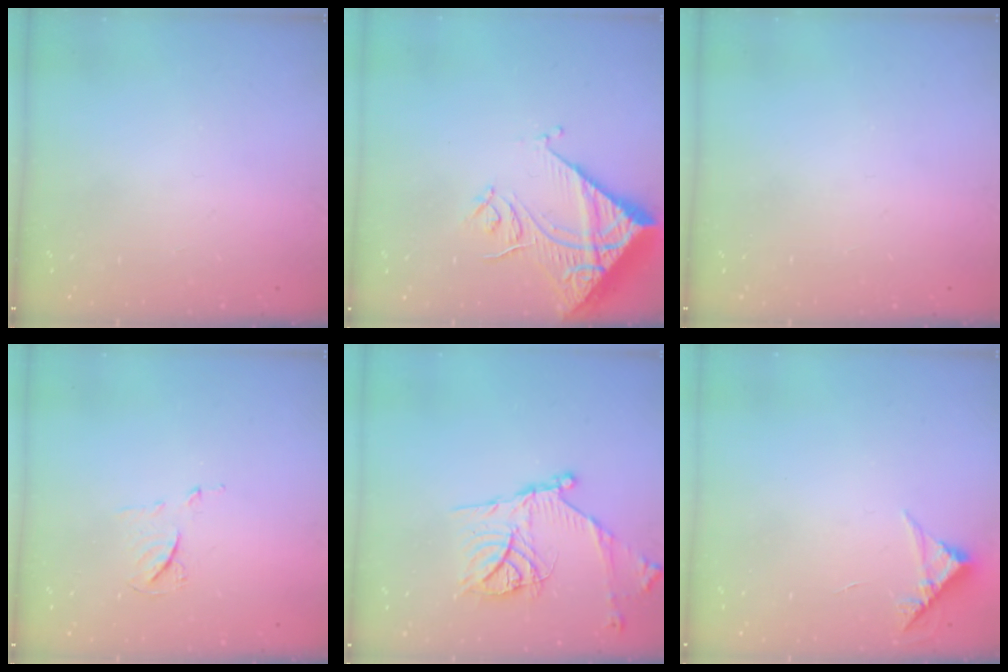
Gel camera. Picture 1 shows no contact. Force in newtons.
{"total": 13.2, "press": 13.1, "slide": 1.7}
{"total": 0.0}
{"total": 6.1, "press": 6.0, "slide": 0.7}
{"total": 18.1, "press": 18.0, "slide": 1.7}
{"total": 4.6, "press": 4.6, "slide": 0.3}